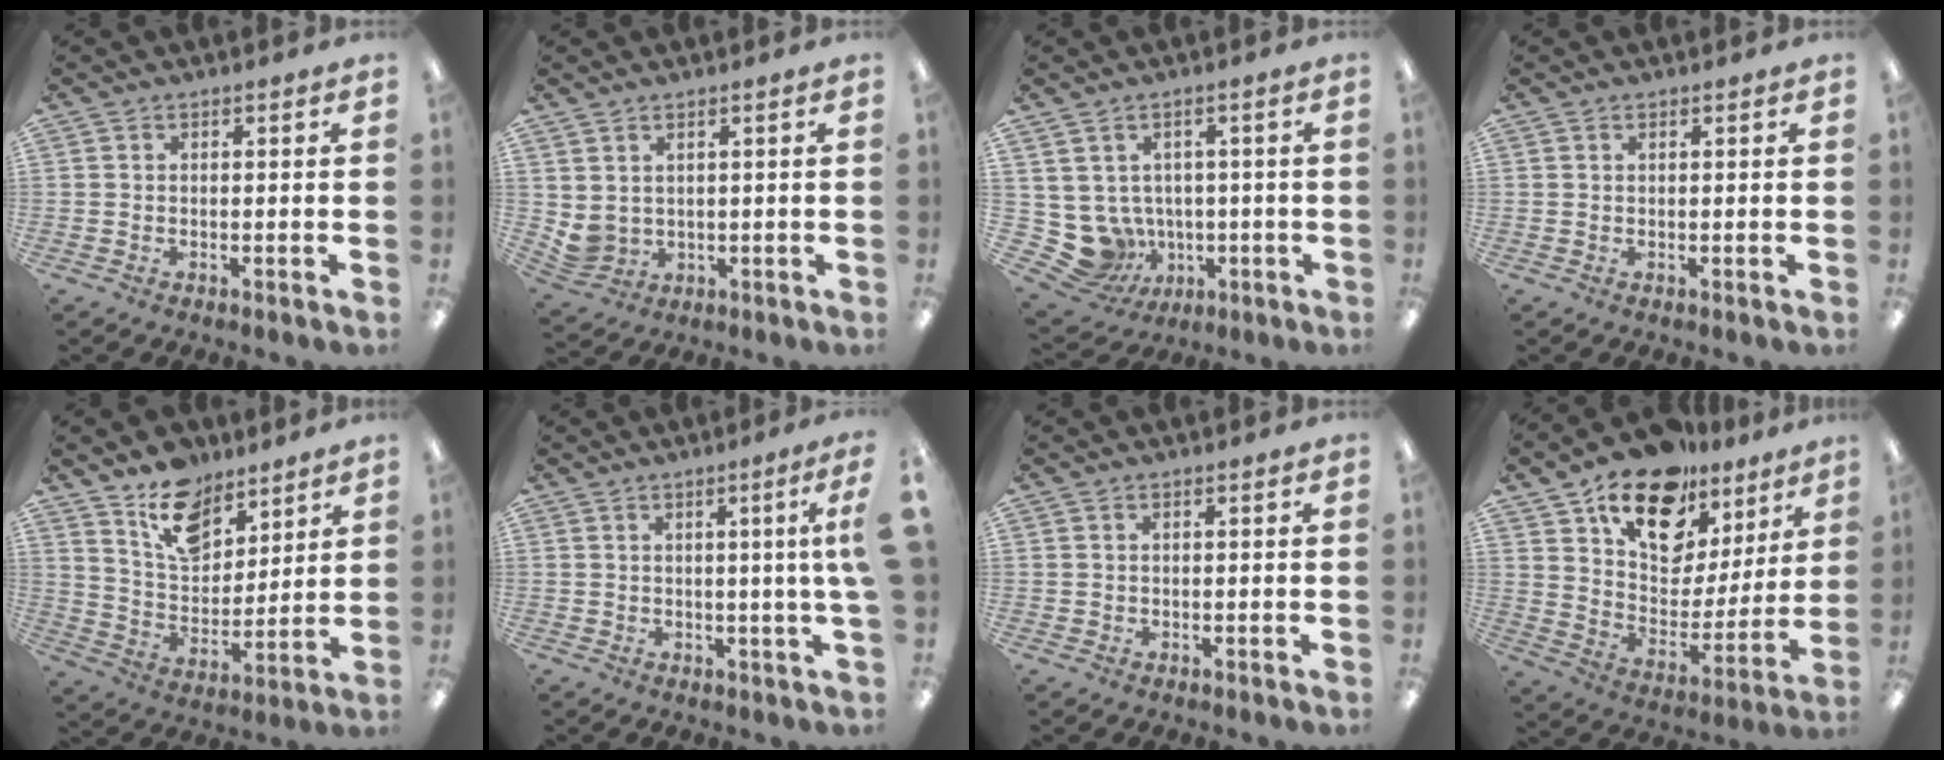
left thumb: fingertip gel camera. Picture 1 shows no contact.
{"total": 3.5, "force": [1.7, 2.8, 1.2], "torque": [-0.035, -0.011, 0.035]}
{"total": 7.8, "force": [-0.3, 7.5, 1.9], "torque": [-0.072, -0.019, 0.005]}
{"total": 0.0}
{"total": 13.2, "force": [9.3, 7.5, 5.4], "torque": [-0.083, -0.054, 0.173]}
{"total": 5.3, "force": [1.1, -0.7, 5.1], "torque": [-0.077, -0.015, 0.012]}
{"total": 0.0}
{"total": 19.3, "force": [13.3, 10.9, 8.7], "torque": [-0.148, -0.082, 0.240]}